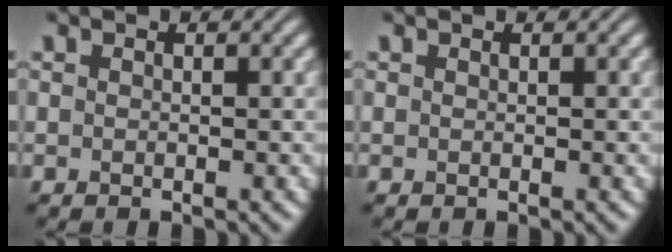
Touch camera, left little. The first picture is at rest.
{"total": 0.0}